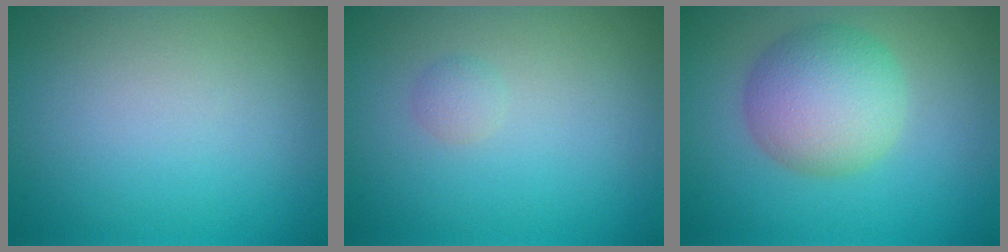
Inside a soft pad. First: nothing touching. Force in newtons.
{"total": 0.8, "press": 0.8, "slide": 0.1}
{"total": 5.8, "press": 5.8, "slide": 0.2}